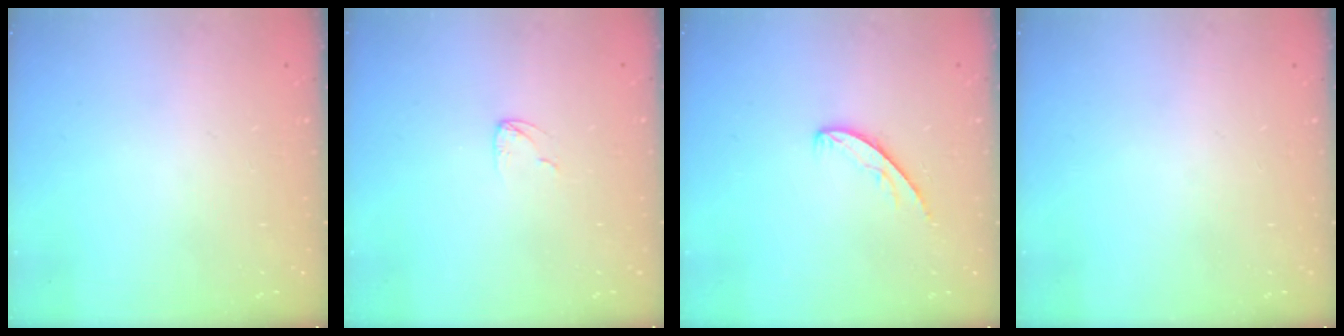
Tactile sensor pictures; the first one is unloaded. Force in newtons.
{"total": 2.7, "press": 2.7, "slide": 0.2}
{"total": 5.0, "press": 5.0, "slide": 0.5}
{"total": 0.0}